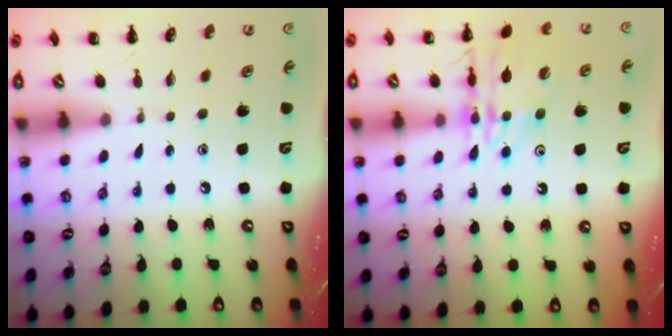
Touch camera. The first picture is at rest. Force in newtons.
{"total": 16.0, "press": 16.0, "slide": 1.7}